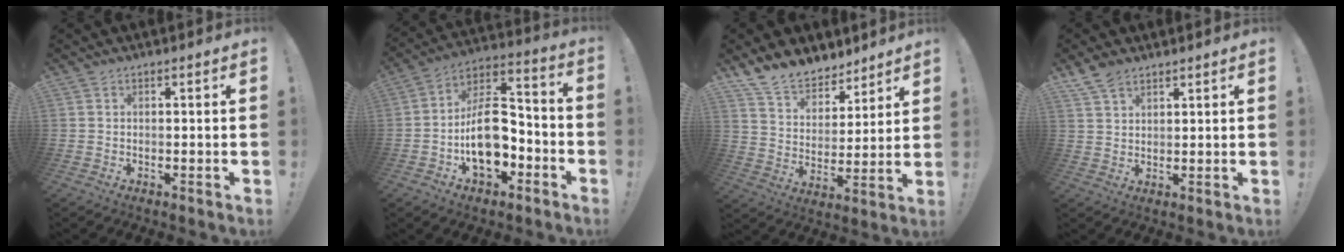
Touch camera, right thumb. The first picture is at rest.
{"total": 16.9, "force": [-4.8, 10.6, 12.2], "torque": [-0.202, 0.035, -0.074]}
{"total": 12.6, "force": [10.8, 5.9, 2.5], "torque": [-0.063, -0.084, 0.208]}
{"total": 5.2, "force": [4.1, 2.5, 2.0], "torque": [-0.037, -0.019, 0.078]}